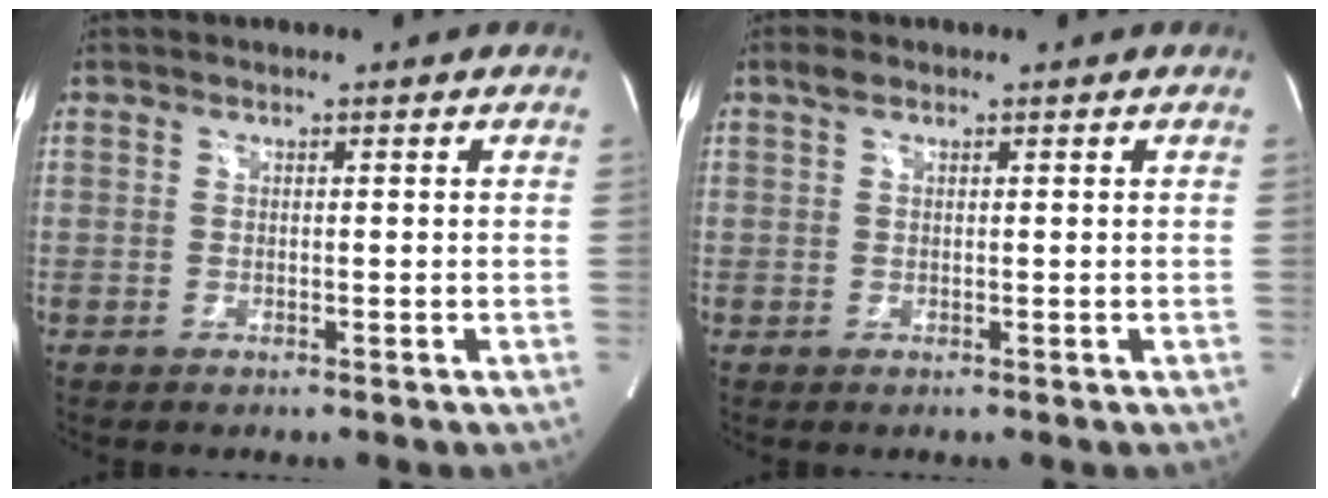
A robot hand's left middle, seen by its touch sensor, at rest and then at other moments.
{"total": 1.3, "force": [0.9, 0.6, 0.8], "torque": [-0.020, 0.013, 0.017]}